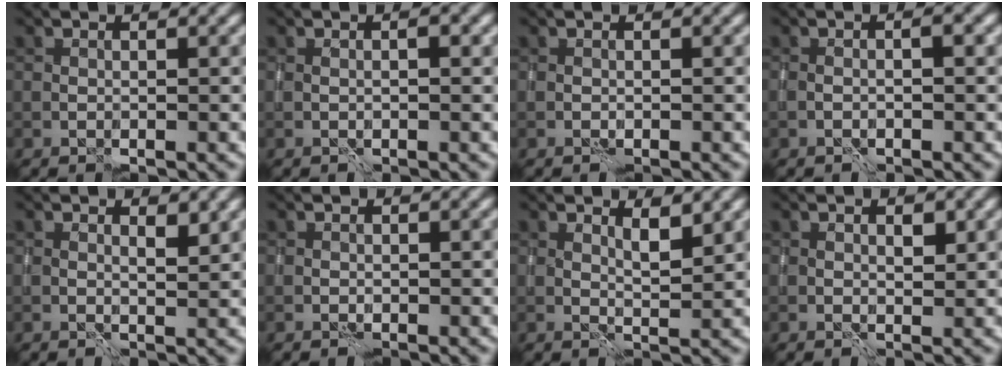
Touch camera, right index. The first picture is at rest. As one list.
[{"total": 0.7, "force": [0.1, 0.2, 0.7], "torque": [-0.004, -0.002, 0.002]}, {"total": 0.0}, {"total": 0.9, "force": [-0.4, 0.2, 0.7], "torque": [-0.006, 0.006, -0.010]}, {"total": 1.5, "force": [0.9, 0.4, 1.1], "torque": [-0.013, -0.002, 0.012]}, {"total": 0.0}, {"total": 1.8, "force": [1.4, 0.3, 1.1], "torque": [-0.014, -0.006, 0.023]}, {"total": 1.3, "force": [0.5, 0.7, 0.9], "torque": [-0.008, -0.002, 0.008]}]